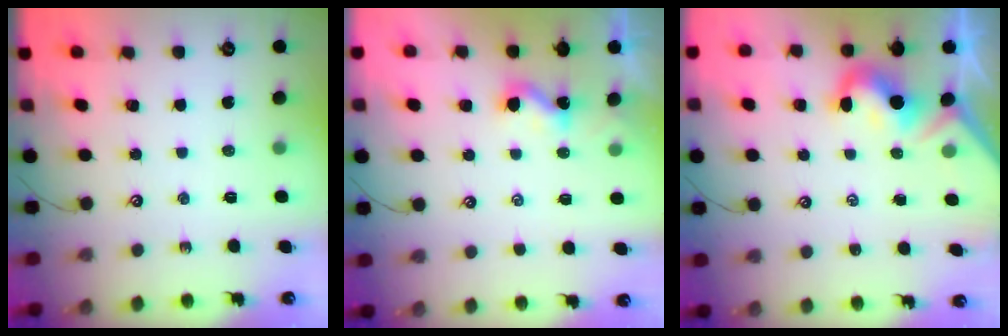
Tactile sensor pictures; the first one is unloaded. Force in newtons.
{"total": 1.1, "press": 1.1, "slide": 0.2}
{"total": 5.5, "press": 5.4, "slide": 0.9}